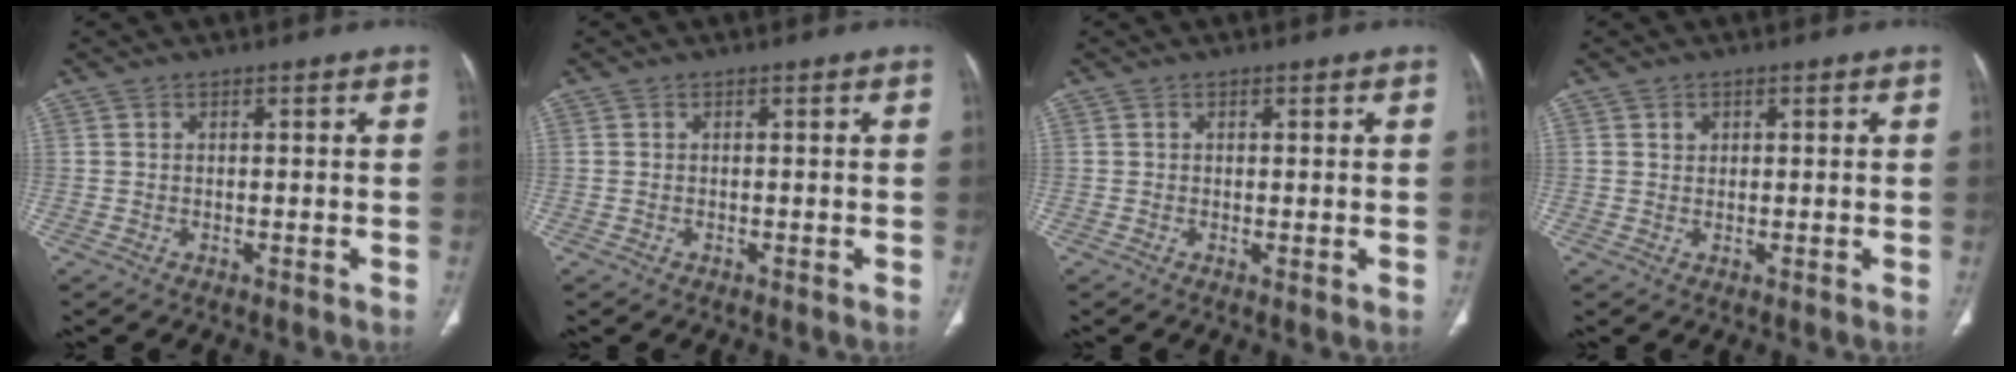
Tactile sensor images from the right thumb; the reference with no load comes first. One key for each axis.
{"total": 0.0}
{"total": 0.6, "fx": 0.0, "fy": 0.2, "fz": 0.5, "tx": -0.014, "ty": -0.004, "tz": 0.000}
{"total": 1.2, "fx": 0.5, "fy": 1.0, "fz": 0.4, "tx": 0.000, "ty": -0.002, "tz": 0.010}